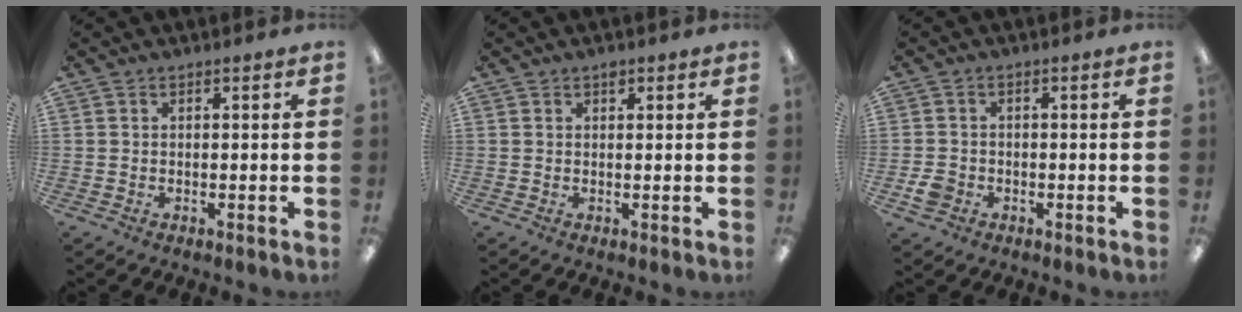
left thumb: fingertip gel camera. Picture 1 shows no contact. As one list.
[{"total": 1.5, "force": [1.0, 0.9, 0.7], "torque": [-0.007, -0.002, 0.017]}, {"total": 3.3, "force": [-1.2, 2.8, 1.3], "torque": [-0.026, 0.004, -0.024]}]